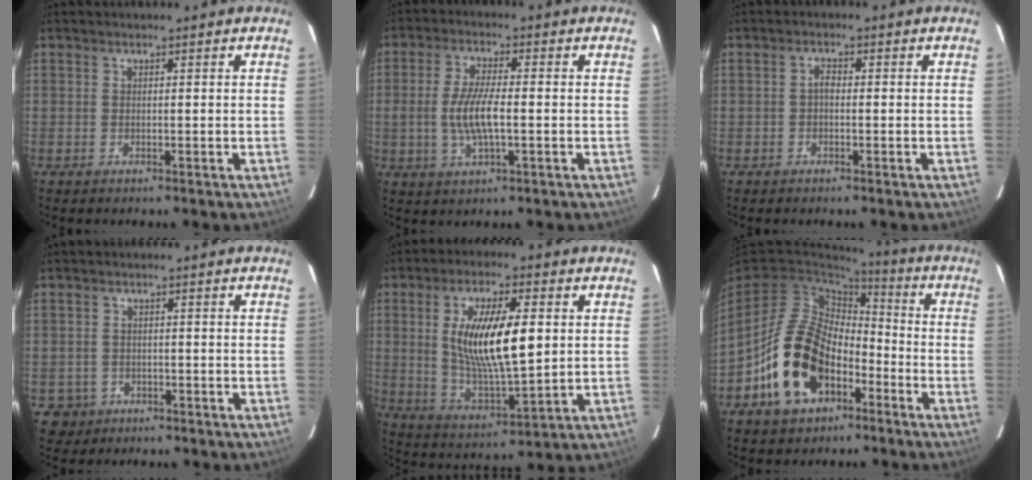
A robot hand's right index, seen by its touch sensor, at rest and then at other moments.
{"total": 7.9, "force": [-1.1, 2.3, 7.5], "torque": [-0.150, -0.002, -0.020]}
{"total": 1.3, "force": [-0.4, 0.7, 1.0], "torque": [-0.019, 0.007, -0.010]}
{"total": 4.1, "force": [-1.5, 3.8, 0.4], "torque": [-0.016, 0.012, -0.017]}
{"total": 16.0, "force": [2.4, 5.3, 14.9], "torque": [-0.271, -0.005, 0.052]}
{"total": 16.3, "force": [-7.0, 10.6, 10.2], "torque": [-0.210, 0.023, -0.105]}